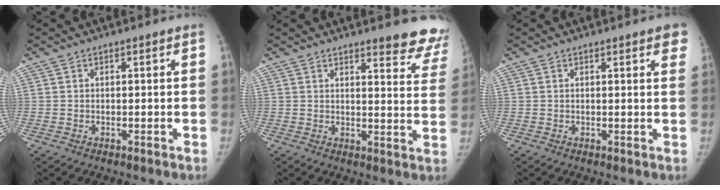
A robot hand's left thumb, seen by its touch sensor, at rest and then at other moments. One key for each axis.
{"total": 12.0, "fx": 10.3, "fy": 2.9, "fz": 5.4, "tx": -0.017, "ty": -0.068, "tz": 0.099}
{"total": 4.0, "fx": 2.3, "fy": 1.0, "fz": 3.1, "tx": -0.018, "ty": 0.000, "tz": 0.021}